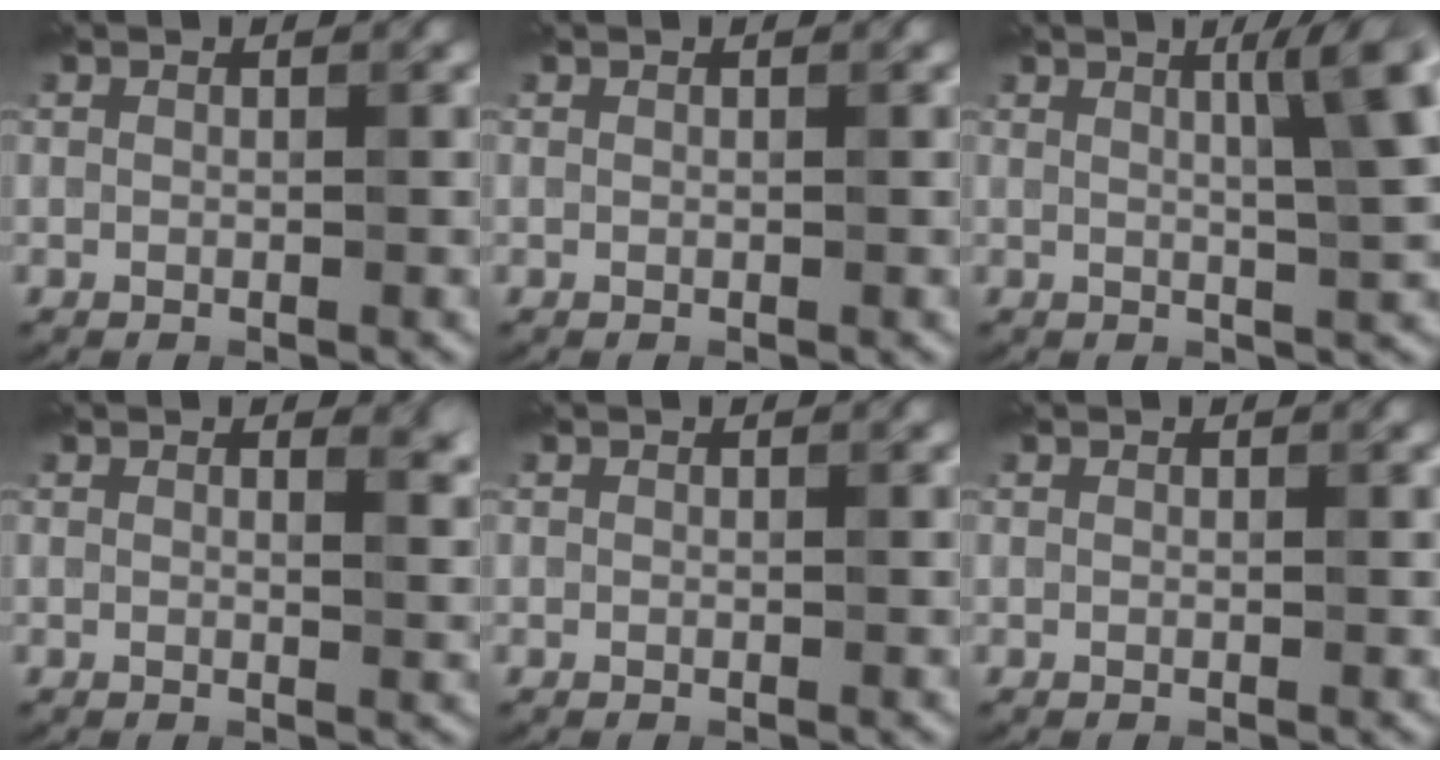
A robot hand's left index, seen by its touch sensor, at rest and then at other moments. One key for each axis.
{"total": 0.0}
{"total": 6.8, "fx": 2.4, "fy": 1.3, "fz": 6.3, "tx": -0.067, "ty": 0.012, "tz": 0.035}
{"total": 2.3, "fx": 1.4, "fy": 0.8, "fz": 1.6, "tx": -0.013, "ty": -0.003, "tz": 0.022}
{"total": 0.0}
{"total": 0.0}